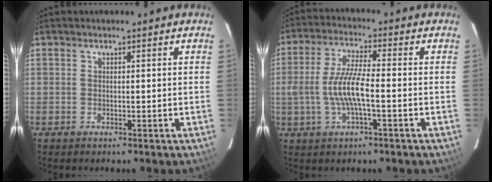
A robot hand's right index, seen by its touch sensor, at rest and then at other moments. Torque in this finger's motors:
{"motor_torque": [0.85, -0.51, 0.79, 0.20]}